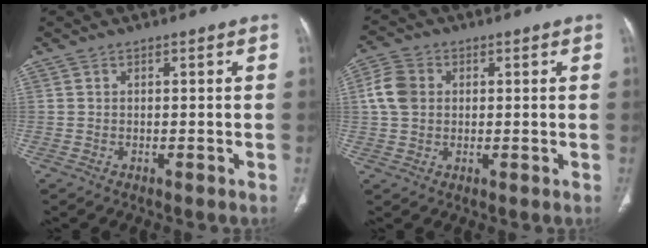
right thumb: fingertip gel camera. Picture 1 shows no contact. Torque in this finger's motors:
{"motor_torque": [0.48, 0.83, 0.38, -0.42, 0.24]}